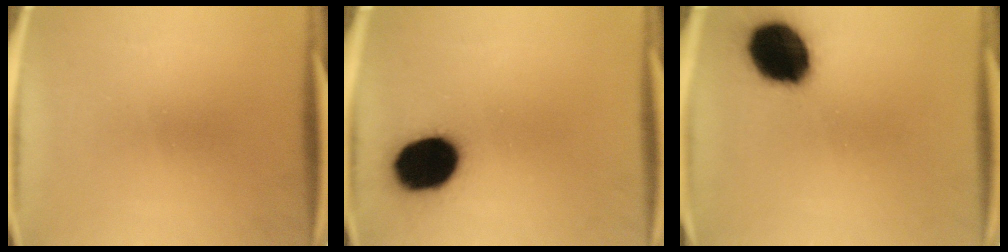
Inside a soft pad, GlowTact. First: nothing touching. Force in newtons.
{"total": 16.3}
{"total": 18.2}